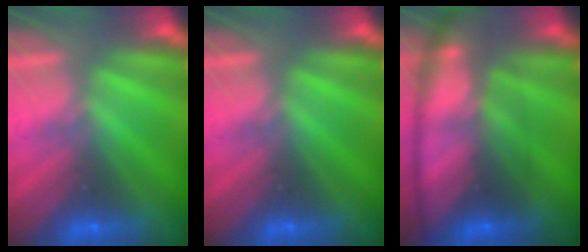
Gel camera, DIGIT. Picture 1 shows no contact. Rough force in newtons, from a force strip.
{"total": 0.0}
{"total": 7.4}